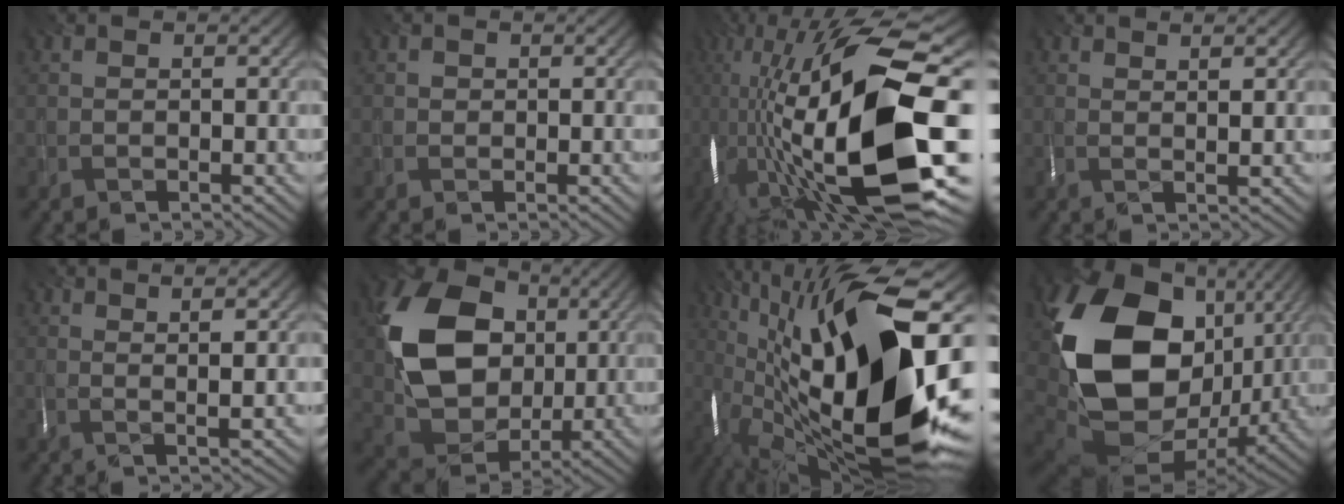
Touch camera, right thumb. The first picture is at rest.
{"total": 0.6, "force": [0.0, 0.5, 0.1], "torque": [-0.005, -0.001, -0.002]}
{"total": 21.6, "force": [-3.2, 6.9, 20.2], "torque": [-0.374, -0.009, -0.057]}
{"total": 2.3, "force": [1.5, 0.2, 1.8], "torque": [-0.034, 0.000, 0.028]}
{"total": 3.1, "force": [1.4, 0.1, 2.8], "torque": [-0.050, 0.001, 0.023]}
{"total": 15.0, "force": [2.8, 11.2, 9.6], "torque": [-0.204, 0.002, 0.050]}
{"total": 22.5, "force": [0.2, 8.9, 20.7], "torque": [-0.383, 0.008, -0.010]}
{"total": 20.0, "force": [2.9, 14.2, 13.8], "torque": [-0.342, -0.033, 0.071]}